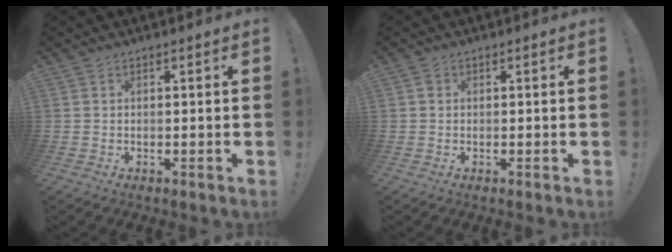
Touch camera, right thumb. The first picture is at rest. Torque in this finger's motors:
{"motor_torque": [0.26, 0.42, 0.26, -0.11, -0.05]}